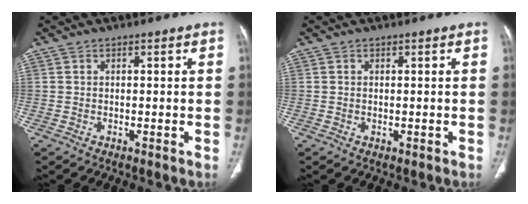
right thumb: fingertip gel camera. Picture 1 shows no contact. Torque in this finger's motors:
{"motor_torque": [-0.21, 0.14, -0.32, 0.18, 0.08]}